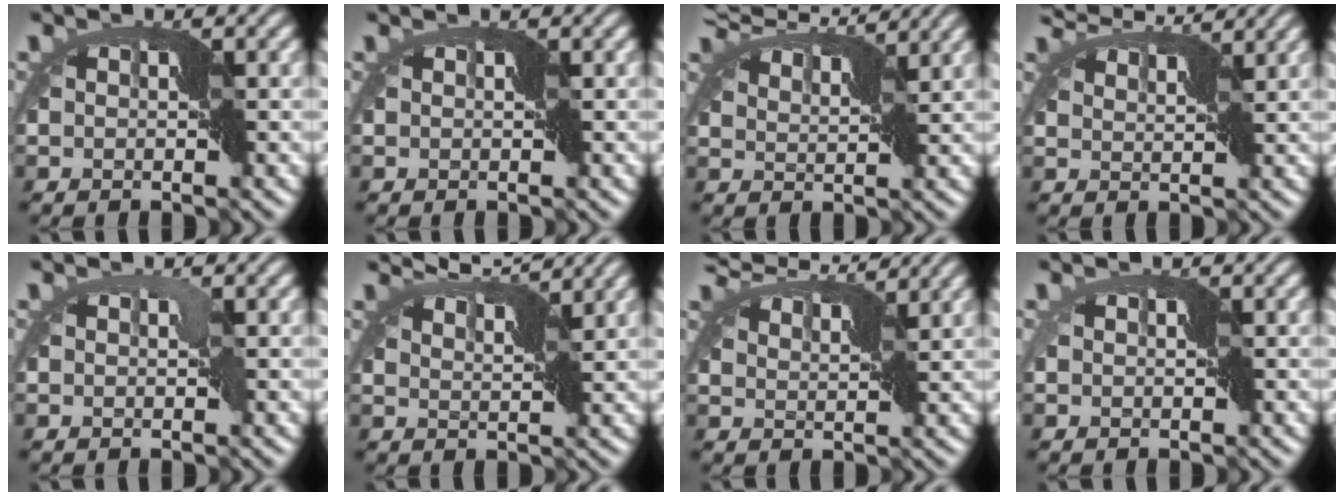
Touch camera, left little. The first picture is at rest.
{"total": 0.0}
{"total": 7.0, "force": [6.2, 1.2, 2.9], "torque": [-0.070, 0.022, 0.081]}
{"total": 5.2, "force": [4.8, 0.7, 1.8], "torque": [-0.047, 0.016, 0.060]}
{"total": 1.2, "force": [0.0, 0.7, 0.9], "torque": [-0.007, 0.002, -0.001]}
{"total": 4.1, "force": [3.9, 0.2, 1.2], "torque": [-0.027, 0.011, 0.057]}
{"total": 6.3, "force": [5.7, 1.1, 2.5], "torque": [-0.060, 0.019, 0.072]}
{"total": 0.0}